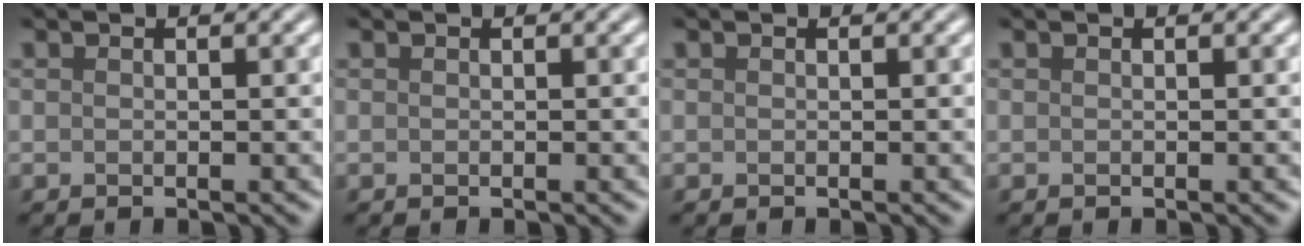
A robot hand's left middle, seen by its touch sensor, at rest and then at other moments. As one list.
[{"total": 0.0}, {"total": 0.0}, {"total": 0.0}]